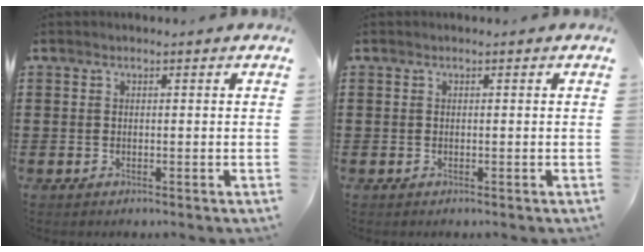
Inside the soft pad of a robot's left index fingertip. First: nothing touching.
{"total": 0.0}